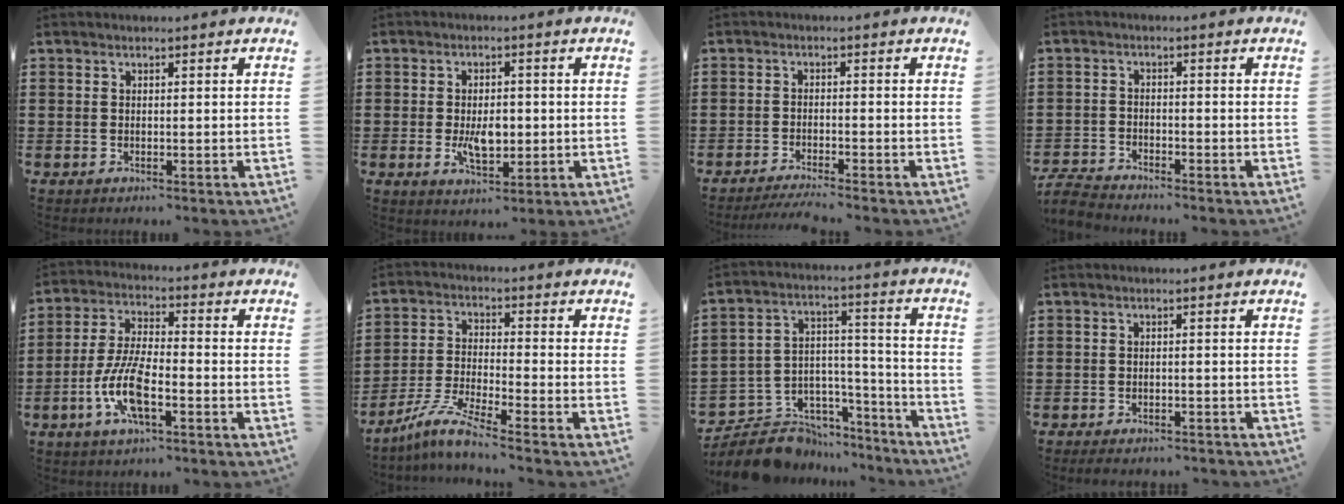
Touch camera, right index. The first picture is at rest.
{"total": 5.3, "force": [-0.7, 2.7, 4.5], "torque": [-0.071, -0.004, -0.015]}
{"total": 2.6, "force": [-2.5, -0.3, 0.7], "torque": [-0.012, -0.001, -0.050]}
{"total": 3.3, "force": [-3.2, 0.4, 0.4], "torque": [-0.024, -0.003, -0.072]}
{"total": 9.1, "force": [-3.4, 3.1, 7.9], "torque": [-0.183, -0.011, -0.069]}
{"total": 6.3, "force": [-5.4, -0.4, 3.2], "torque": [-0.087, -0.020, -0.112]}
{"total": 8.5, "force": [-6.7, 5.0, 1.3], "torque": [-0.042, 0.009, -0.121]}
{"total": 1.8, "force": [-1.8, 0.3, 0.3], "torque": [-0.016, -0.005, -0.039]}